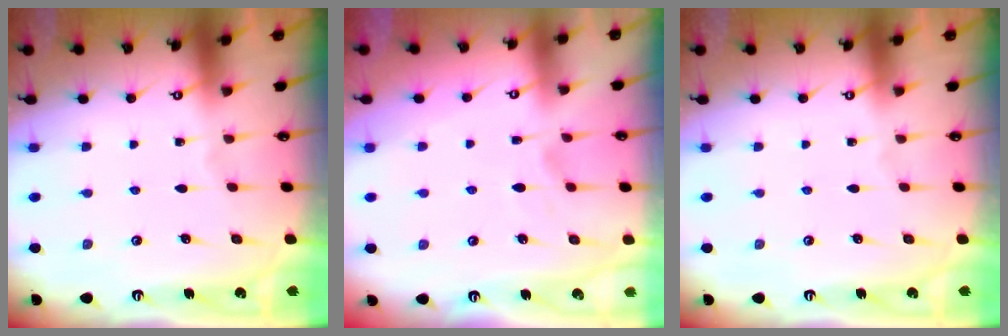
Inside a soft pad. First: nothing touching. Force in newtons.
{"total": 2.4, "press": 2.1, "slide": 1.2}
{"total": 0.0}